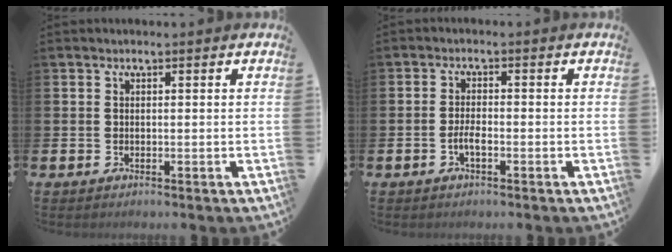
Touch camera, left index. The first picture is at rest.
{"total": 2.0, "force": [-0.9, 0.7, 1.7], "torque": [-0.028, 0.001, -0.018]}